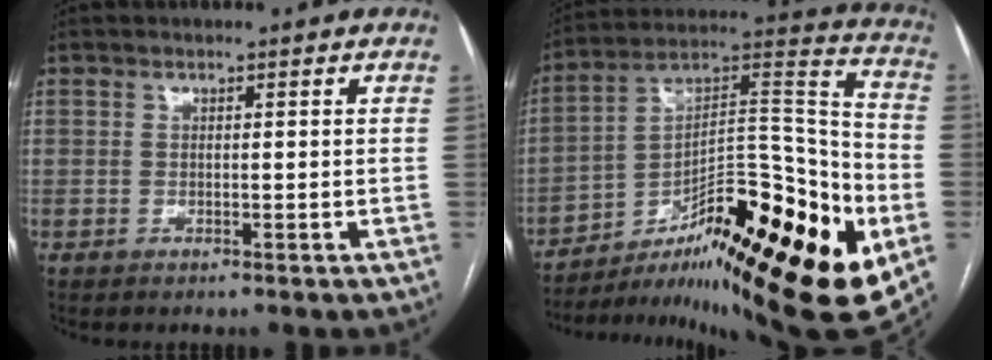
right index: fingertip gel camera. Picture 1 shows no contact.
{"total": 33.0, "force": [-14.6, 7.3, 28.7], "torque": [-0.382, 0.007, -0.216]}